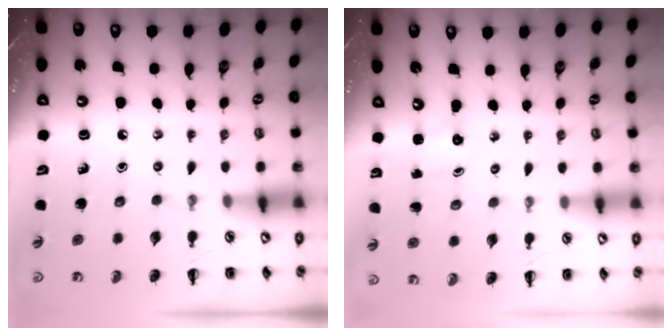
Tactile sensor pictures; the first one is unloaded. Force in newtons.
{"total": 0.9, "press": 0.9, "slide": 0.3}